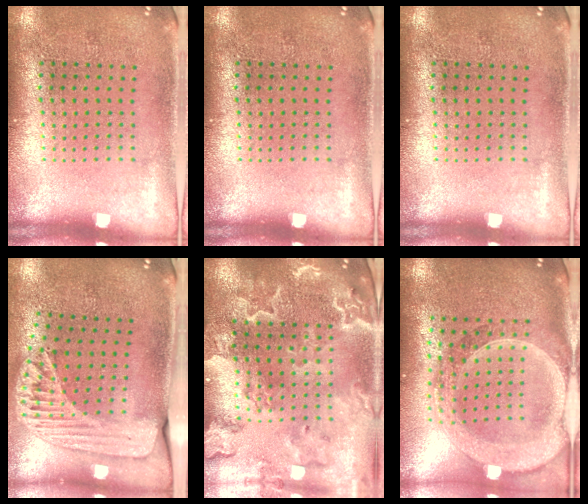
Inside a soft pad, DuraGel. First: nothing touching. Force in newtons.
{"total": 0.0}
{"total": 0.0}
{"total": 1.8, "press": 1.6, "slide": 0.9}
{"total": 3.5, "press": 3.1, "slide": 1.7}
{"total": 2.9, "press": 2.5, "slide": 1.5}